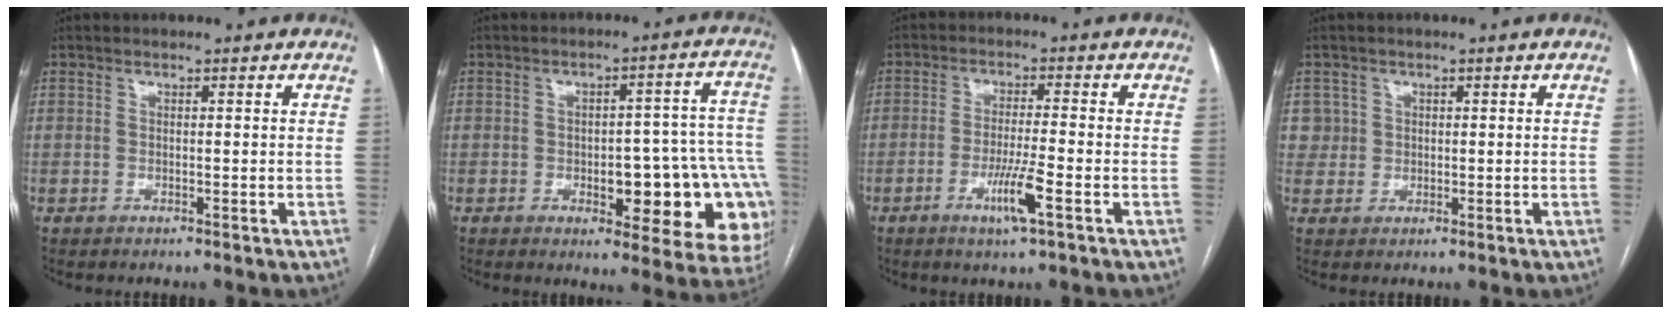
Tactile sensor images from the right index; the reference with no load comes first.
{"total": 17.5, "force": [-4.7, 6.4, 15.6], "torque": [-0.094, 0.044, -0.040]}
{"total": 5.9, "force": [-2.6, -0.2, 5.3], "torque": [-0.101, -0.011, -0.049]}
{"total": 2.7, "force": [0.8, 2.5, -0.3], "torque": [0.025, 0.006, 0.010]}